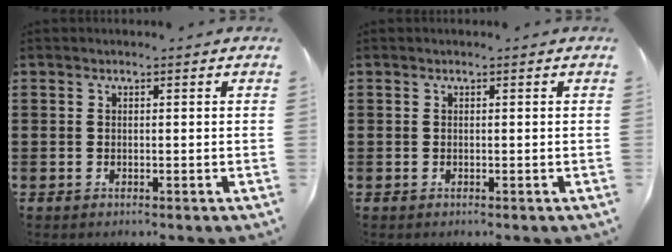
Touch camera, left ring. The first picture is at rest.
{"total": 0.0}